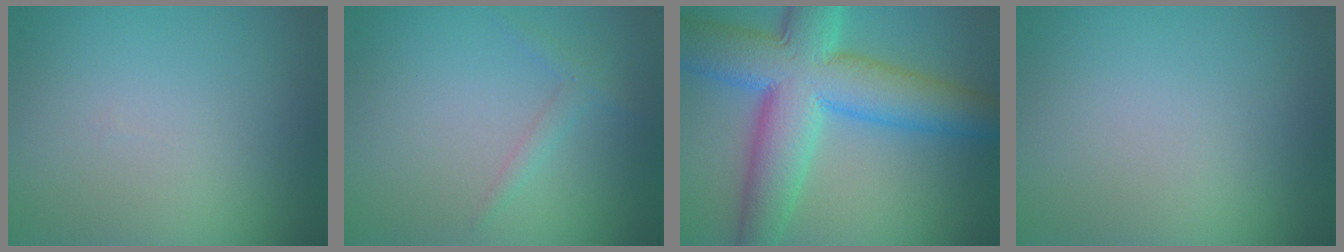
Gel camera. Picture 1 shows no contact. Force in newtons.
{"total": 1.2, "press": 1.2, "slide": 0.1}
{"total": 11.5, "press": 11.5, "slide": 0.2}
{"total": 0.0}